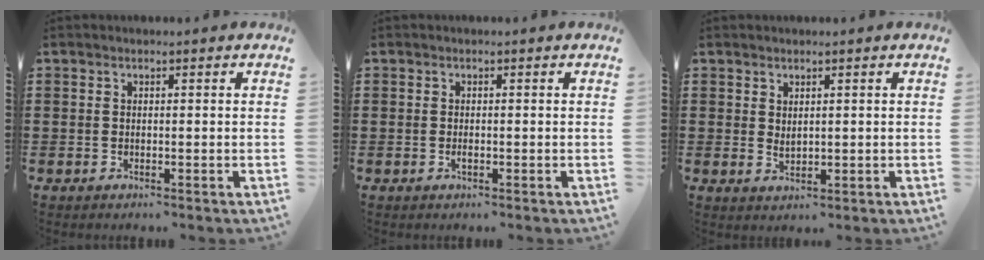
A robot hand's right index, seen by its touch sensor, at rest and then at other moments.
{"total": 0.9, "force": [-0.3, 0.3, 0.8], "torque": [-0.016, -0.005, -0.004]}
{"total": 1.4, "force": [0.8, 0.7, 0.9], "torque": [-0.018, 0.003, 0.015]}